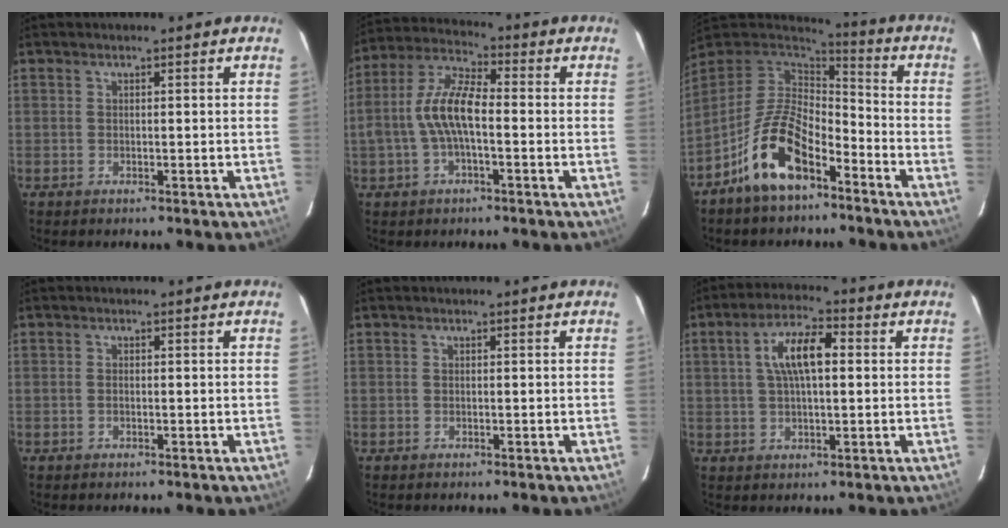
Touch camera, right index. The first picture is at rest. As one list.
[{"total": 9.9, "force": [-1.6, 3.7, 9.0], "torque": [-0.192, 0.014, -0.032]}, {"total": 14.9, "force": [-8.6, 6.7, 10.0], "torque": [-0.200, 0.005, -0.159]}, {"total": 0.6, "force": [-0.2, 0.3, 0.5], "torque": [-0.010, 0.001, -0.004]}, {"total": 0.0}, {"total": 8.6, "force": [1.6, 3.3, 7.7], "torque": [-0.143, 0.019, 0.029]}]